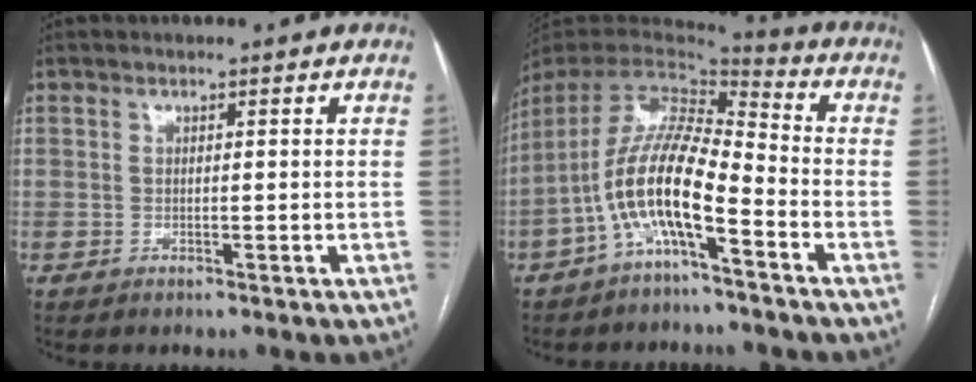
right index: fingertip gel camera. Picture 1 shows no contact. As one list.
[{"total": 13.6, "force": [-5.7, 2.8, 12.0], "torque": [-0.243, 0.015, -0.106]}]